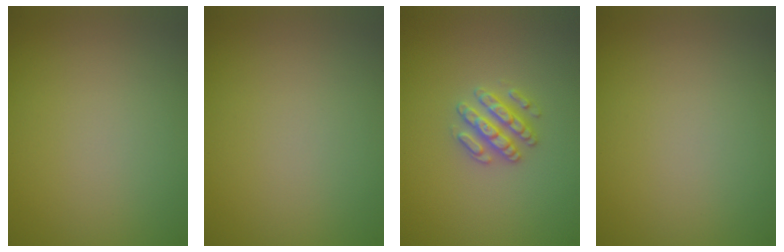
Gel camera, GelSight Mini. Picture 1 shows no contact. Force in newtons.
{"total": 0.0}
{"total": 2.6, "press": 2.6, "slide": 0.3}
{"total": 0.0}